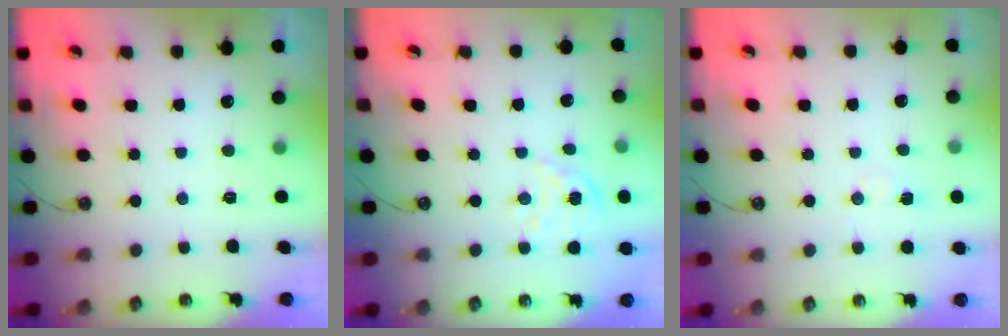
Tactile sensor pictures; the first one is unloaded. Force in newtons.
{"total": 2.5, "press": 2.5, "slide": 0.2}
{"total": 4.0, "press": 3.9, "slide": 0.5}